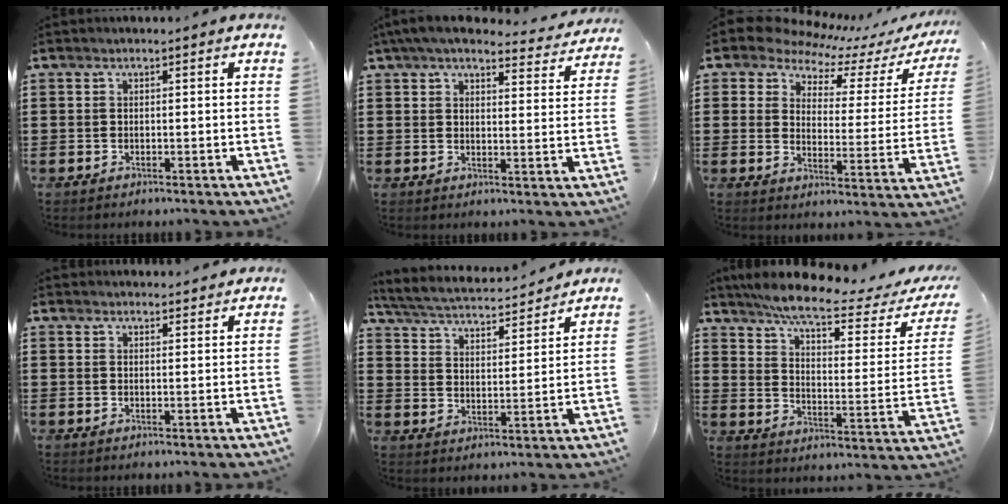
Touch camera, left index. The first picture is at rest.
{"total": 5.5, "force": [4.8, 0.9, 2.4], "torque": [-0.065, -0.018, 0.085]}
{"total": 7.0, "force": [6.5, 2.4, 1.5], "torque": [-0.062, -0.042, 0.112]}
{"total": 2.3, "force": [2.3, 0.1, 0.0], "torque": [-0.007, -0.005, 0.044]}
{"total": 3.7, "force": [3.5, 0.4, 1.1], "torque": [-0.044, -0.026, 0.050]}
{"total": 7.8, "force": [6.3, 0.4, 4.6], "torque": [-0.108, -0.040, 0.104]}